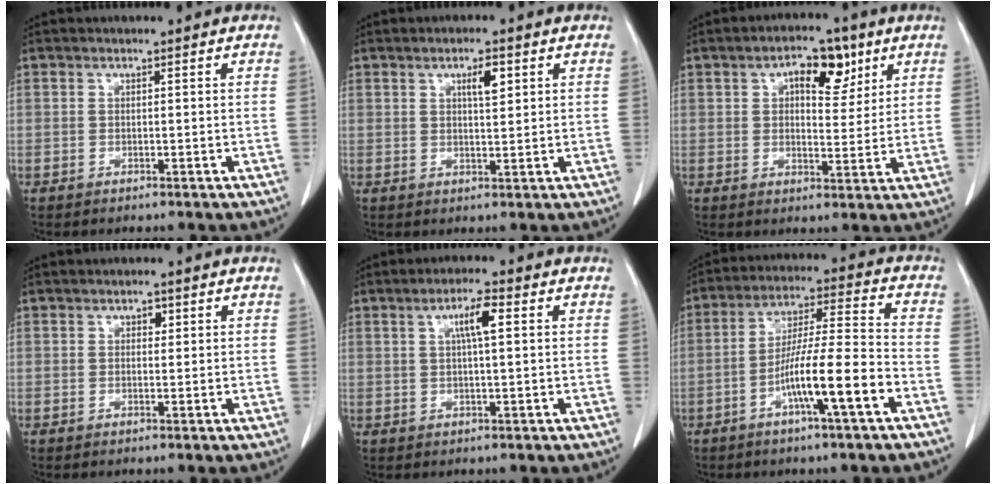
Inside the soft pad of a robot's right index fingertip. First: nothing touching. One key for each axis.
{"total": 3.8, "fx": 1.6, "fy": 1.2, "fz": 3.3, "tx": -0.058, "ty": 0.002, "tz": 0.029}
{"total": 8.3, "fx": 3.8, "fy": 4.0, "fz": 6.3, "tx": -0.096, "ty": 0.019, "tz": 0.060}
{"total": 1.7, "fx": 0.6, "fy": 1.2, "fz": 1.1, "tx": -0.025, "ty": 0.008, "tz": 0.012}
{"total": 4.9, "fx": 1.5, "fy": 0.9, "fz": 4.6, "tx": -0.087, "ty": 0.008, "tz": 0.028}
{"total": 12.6, "fx": -5.2, "fy": 0.4, "fz": 11.5, "tx": -0.206, "ty": 0.006, "tz": -0.090}